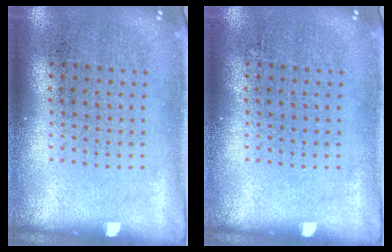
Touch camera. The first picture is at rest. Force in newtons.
{"total": 0.0}